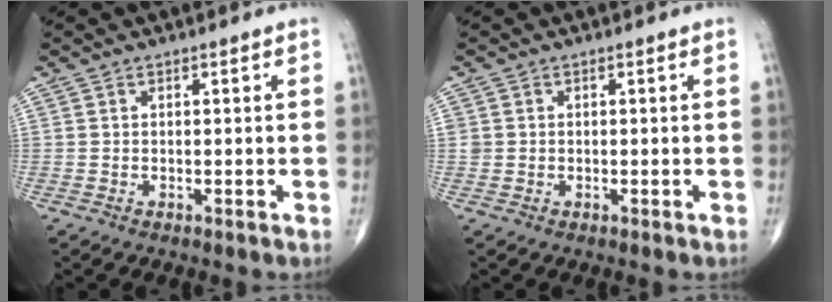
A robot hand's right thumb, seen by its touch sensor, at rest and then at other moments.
{"total": 1.2, "force": [0.1, 1.1, 0.2], "torque": [0.005, 0.003, 0.003]}